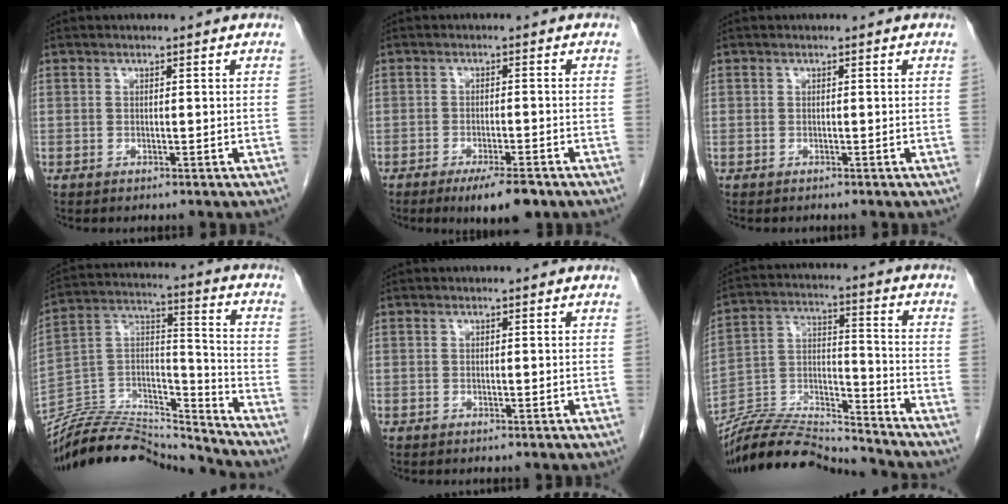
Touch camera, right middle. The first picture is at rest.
{"total": 6.1, "force": [-4.1, 1.1, 4.4], "torque": [-0.065, -0.010, -0.060]}
{"total": 0.5, "force": [-0.4, 0.3, 0.0], "torque": [-0.008, 0.002, -0.009]}
{"total": 20.5, "force": [-19.8, 2.8, 4.8], "torque": [-0.098, 0.032, -0.333]}
{"total": 0.0}
{"total": 15.4, "force": [-15.0, 0.5, 3.6], "torque": [-0.068, 0.018, -0.271]}